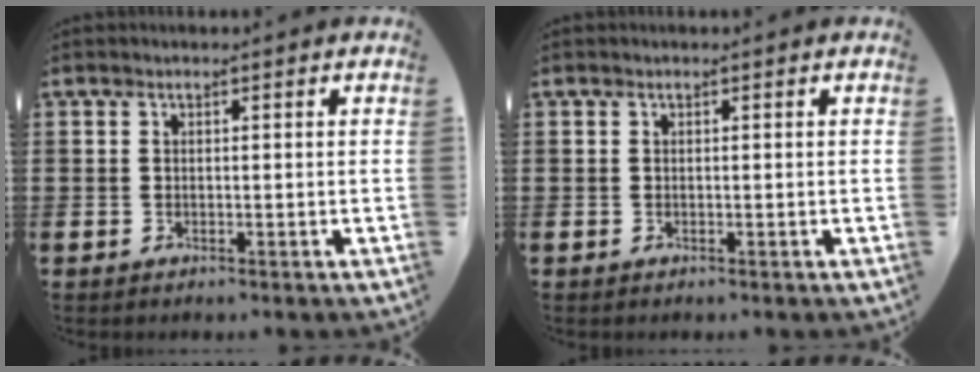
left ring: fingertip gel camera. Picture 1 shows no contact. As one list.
[{"total": 0.0}]